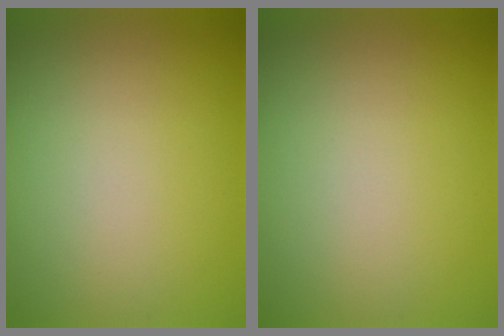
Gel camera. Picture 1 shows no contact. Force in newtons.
{"total": 0.0}